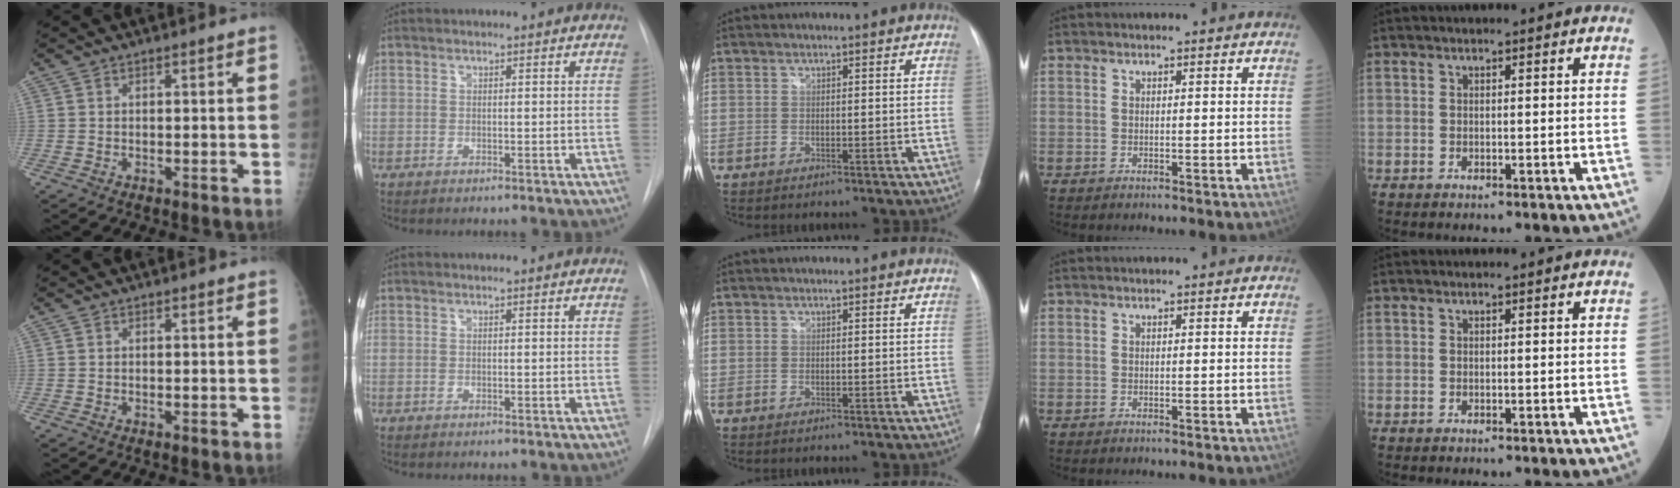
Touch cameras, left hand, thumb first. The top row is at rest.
{}